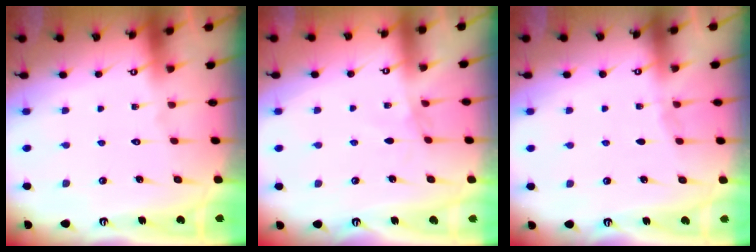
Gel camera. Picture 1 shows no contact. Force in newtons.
{"total": 1.2, "press": 1.1, "slide": 0.4}
{"total": 1.5, "press": 1.4, "slide": 0.3}